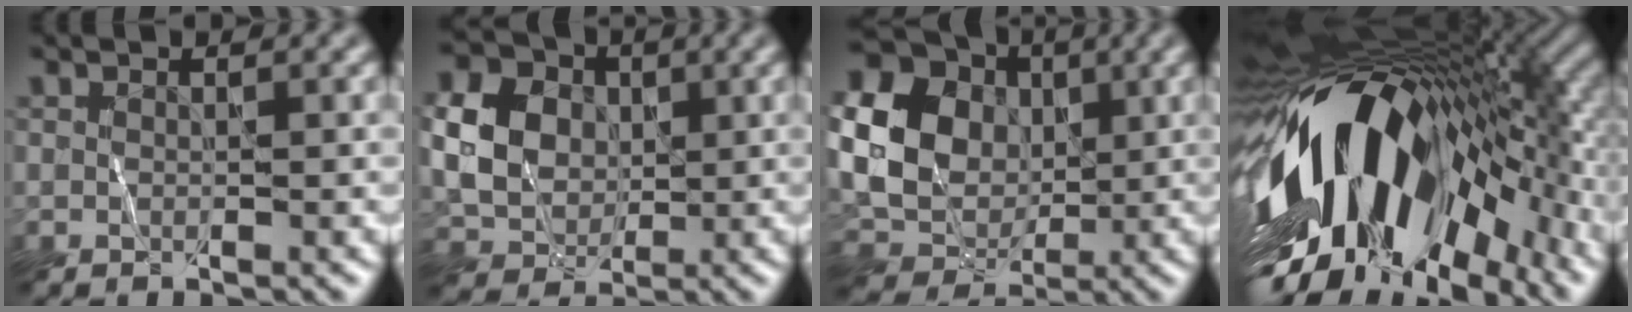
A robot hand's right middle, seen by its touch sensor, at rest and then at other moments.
{"total": 6.5, "force": [0.9, 5.5, 3.4], "torque": [-0.079, 0.008, 0.015]}
{"total": 20.7, "force": [3.0, 18.9, 7.9], "torque": [-0.197, 0.013, 0.021]}
{"total": 17.1, "force": [-4.3, 8.6, 14.1], "torque": [-0.248, 0.001, -0.085]}